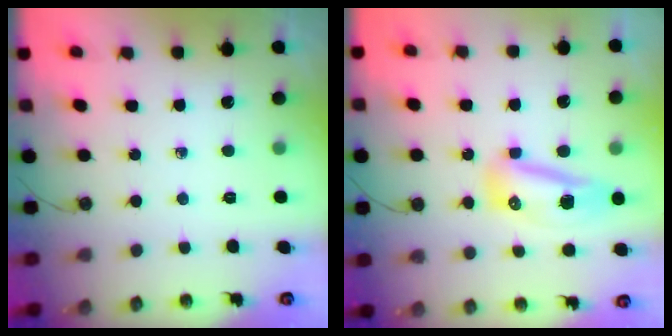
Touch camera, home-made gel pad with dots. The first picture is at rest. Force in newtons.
{"total": 17.5, "press": 12.4, "slide": 12.4}